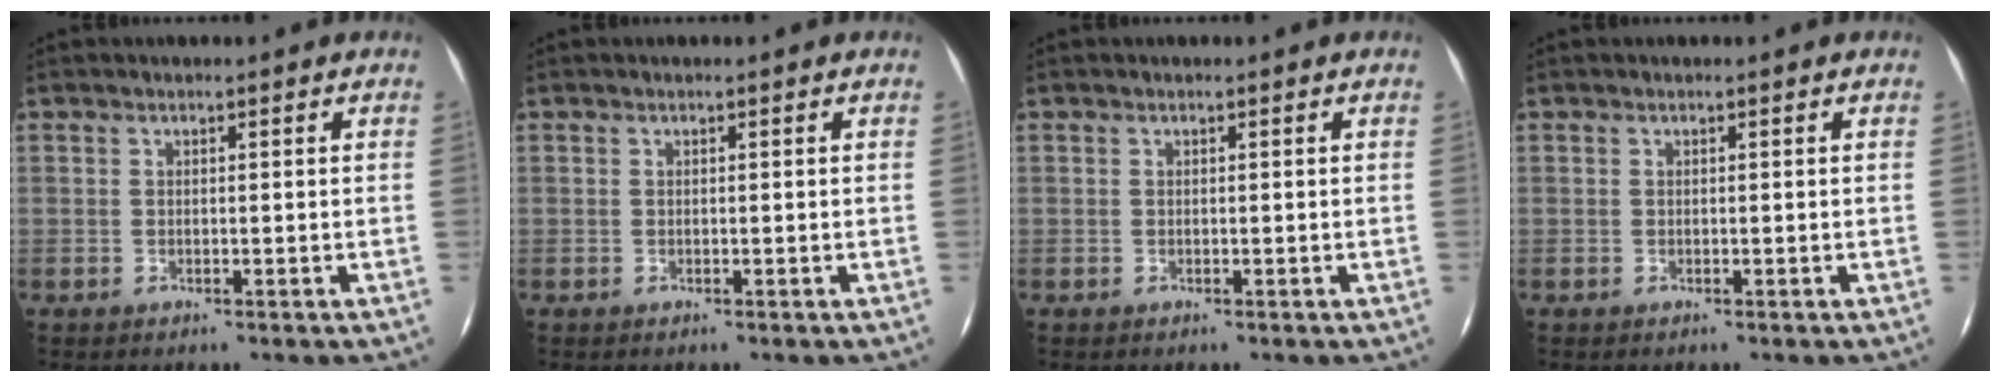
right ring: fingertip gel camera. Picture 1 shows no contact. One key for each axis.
{"total": 0.0}
{"total": 0.0}
{"total": 0.0}